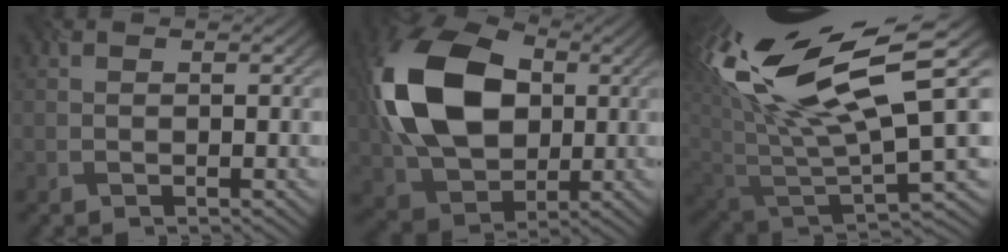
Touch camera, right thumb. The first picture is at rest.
{"total": 16.1, "force": [1.7, 11.4, 11.3], "torque": [-0.266, 0.018, 0.026]}
{"total": 16.9, "force": [8.5, 6.0, 13.4], "torque": [-0.280, 0.016, 0.151]}